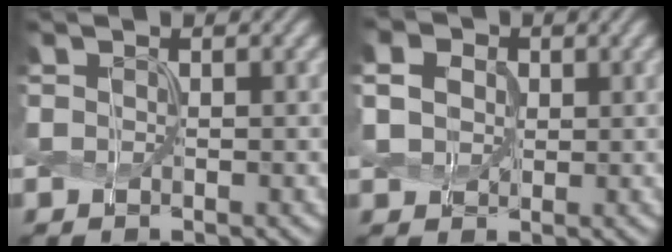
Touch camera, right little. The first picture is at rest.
{"total": 4.8, "force": [1.7, 3.7, 2.6], "torque": [-0.074, 0.020, 0.016]}